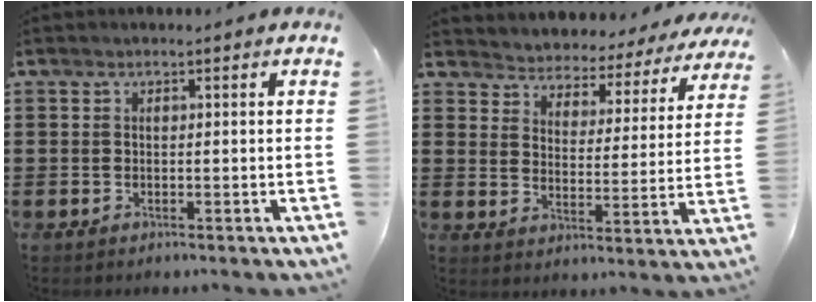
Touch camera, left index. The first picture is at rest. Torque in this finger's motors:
{"motor_torque": [2.14, 0.00, 0.59, 0.06]}